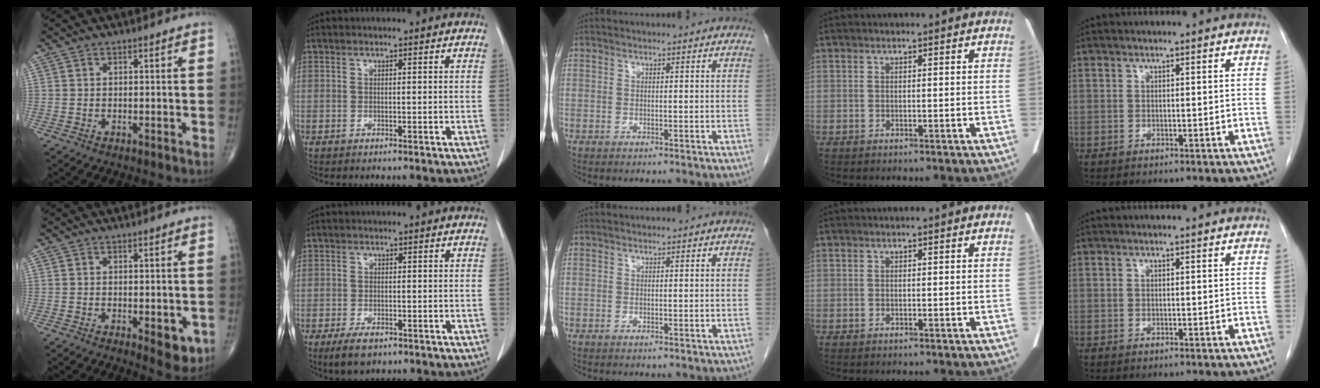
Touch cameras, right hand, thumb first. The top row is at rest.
{"thumb": {"total": 5.3, "force": [-1.5, 2.2, 4.5], "torque": [-0.043, -0.008, -0.015]}, "index": {"total": 3.7, "force": [-2.4, 1.8, 2.2], "torque": [-0.046, -0.006, -0.035]}}